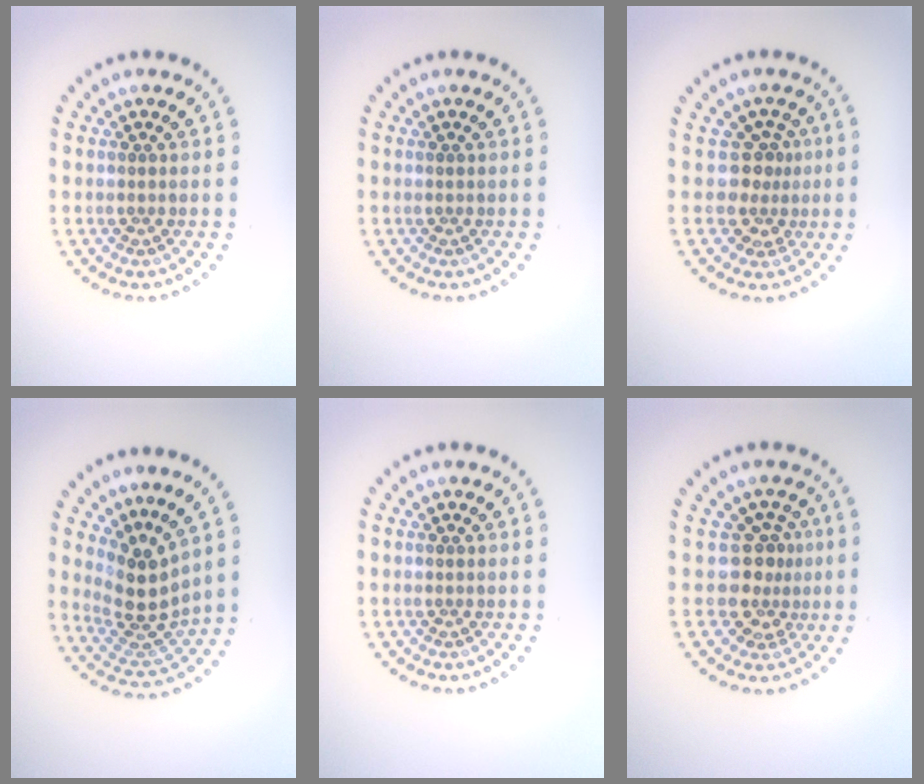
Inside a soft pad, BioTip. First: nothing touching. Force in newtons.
{"total": 0.0}
{"total": 2.8, "press": 2.0, "slide": 2.0}
{"total": 3.9, "press": 2.8, "slide": 2.7}
{"total": 0.0}
{"total": 2.9, "press": 2.2, "slide": 1.9}